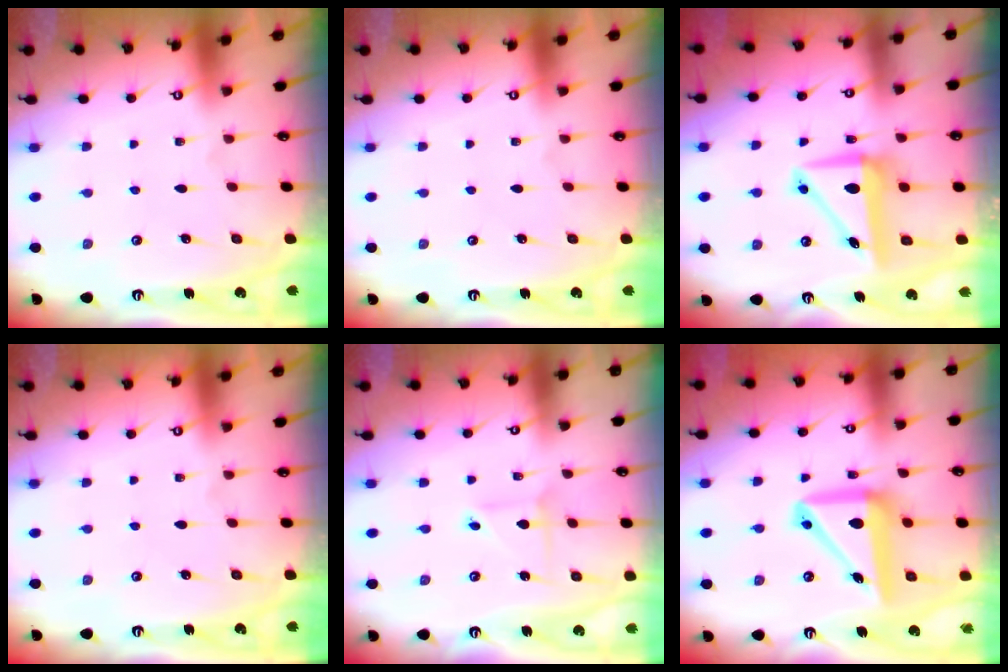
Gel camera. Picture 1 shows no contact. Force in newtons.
{"total": 0.0}
{"total": 7.9, "press": 7.8, "slide": 1.4}
{"total": 0.0}
{"total": 2.8, "press": 2.8, "slide": 0.3}
{"total": 12.8, "press": 12.7, "slide": 2.1}